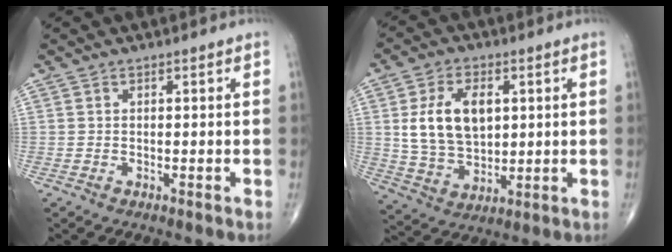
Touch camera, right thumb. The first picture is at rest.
{"total": 12.7, "force": [2.5, 8.1, 9.5], "torque": [-0.154, -0.009, 0.054]}